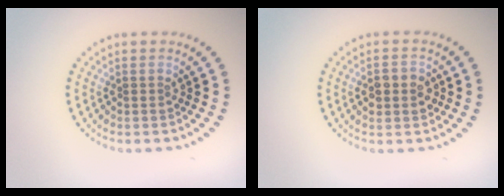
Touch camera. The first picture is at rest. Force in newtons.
{"total": 2.3, "press": 2.3, "slide": 0.0}